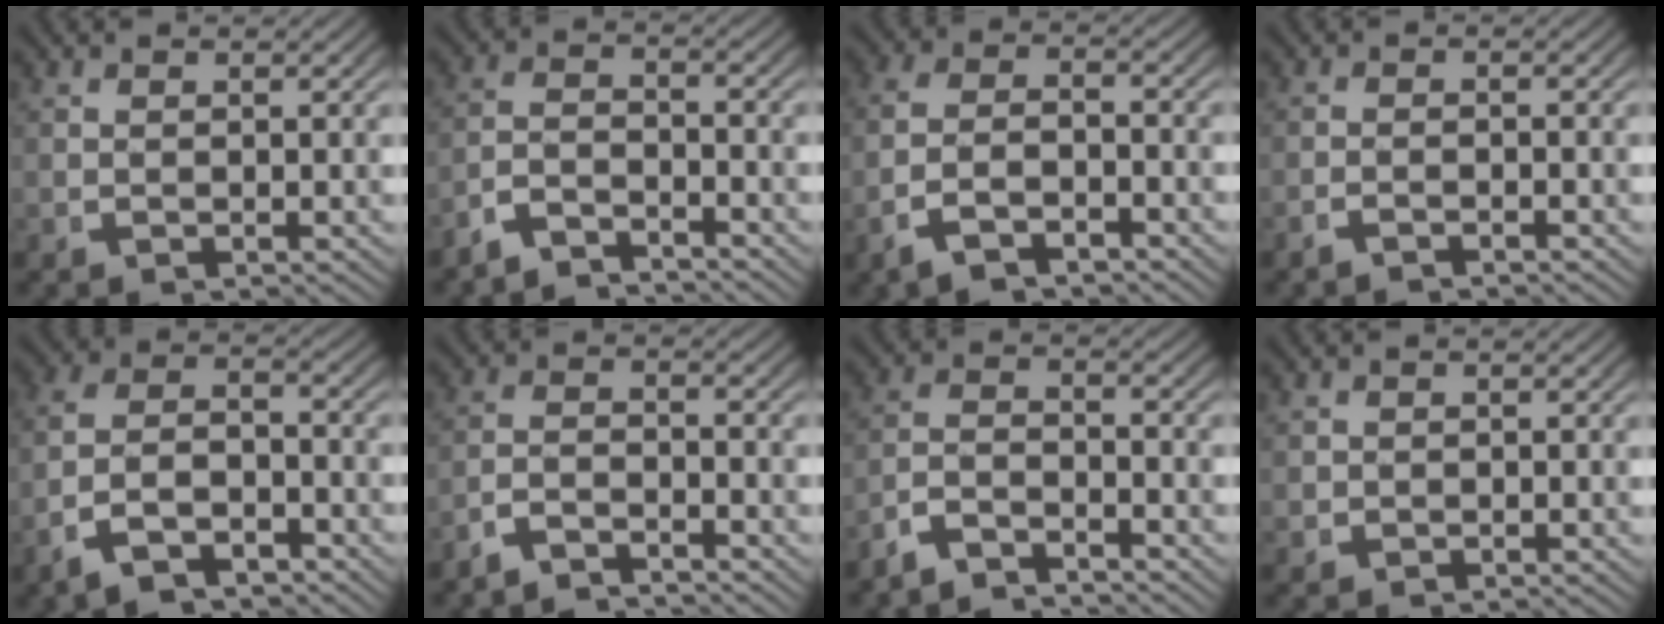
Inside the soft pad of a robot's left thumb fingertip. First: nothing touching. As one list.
[{"total": 4.0, "force": [-3.1, 1.7, 1.7], "torque": [-0.033, -0.013, -0.057]}, {"total": 4.5, "force": [-1.9, 2.8, 3.0], "torque": [-0.066, -0.014, -0.029]}, {"total": 1.3, "force": [-1.3, 0.2, 0.2], "torque": [0.001, -0.001, -0.028]}, {"total": 6.5, "force": [-2.3, 4.4, 4.2], "torque": [-0.088, -0.024, -0.032]}, {"total": 3.2, "force": [-2.8, 1.0, 1.2], "torque": [-0.024, -0.009, -0.052]}, {"total": 4.3, "force": [-3.2, 2.0, 2.0], "torque": [-0.037, -0.013, -0.058]}, {"total": 1.3, "force": [0.2, 1.2, 0.3], "torque": [-0.008, -0.007, 0.007]}]